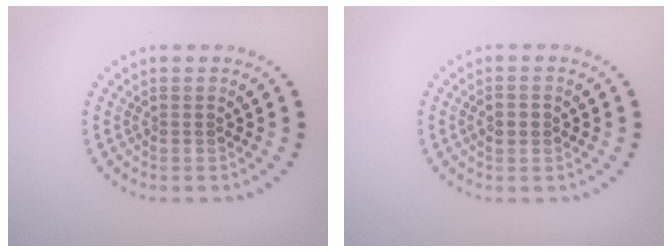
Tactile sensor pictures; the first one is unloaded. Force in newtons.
{"total": 1.2, "press": 1.2, "slide": 0.0}